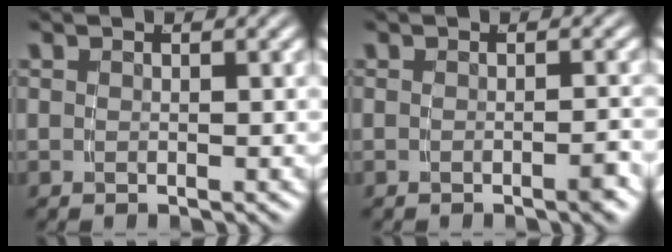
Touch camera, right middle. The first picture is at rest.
{"total": 1.3, "force": [-0.9, 0.0, 0.9], "torque": [-0.011, 0.009, -0.021]}